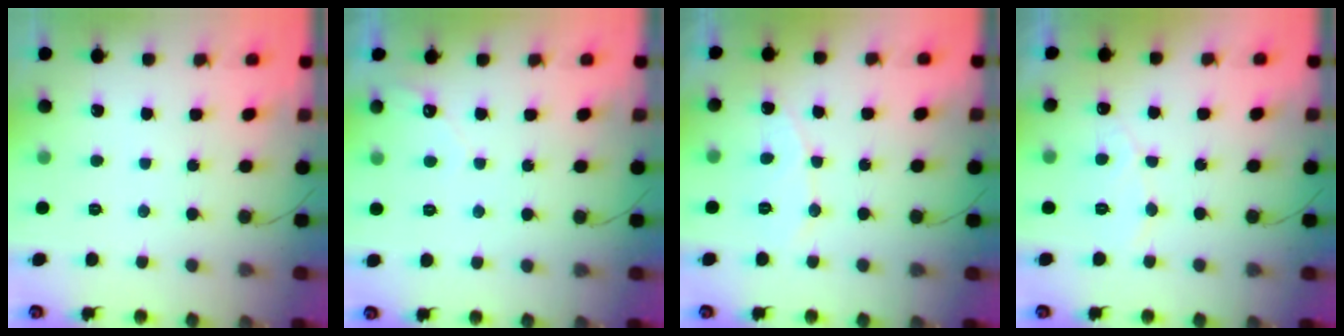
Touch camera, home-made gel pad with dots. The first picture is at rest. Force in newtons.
{"total": 2.9, "press": 2.9, "slide": 0.1}
{"total": 5.8, "press": 5.8, "slide": 0.4}
{"total": 6.7, "press": 6.7, "slide": 0.2}